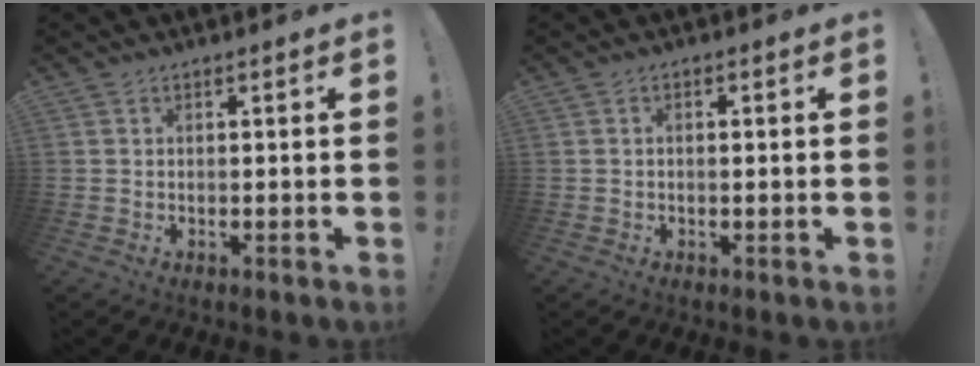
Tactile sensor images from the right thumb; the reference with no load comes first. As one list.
[{"total": 0.8, "force": [-0.5, 0.2, 0.6], "torque": [-0.008, 0.001, -0.008]}]